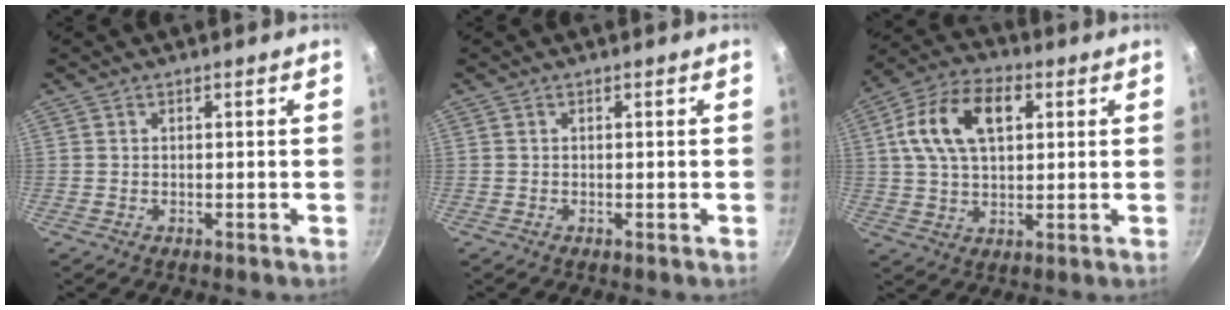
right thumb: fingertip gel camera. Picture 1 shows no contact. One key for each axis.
{"total": 0.0}
{"total": 14.4, "fx": 3.9, "fy": 8.8, "fz": 10.7, "tx": -0.177, "ty": 0.013, "tz": 0.056}